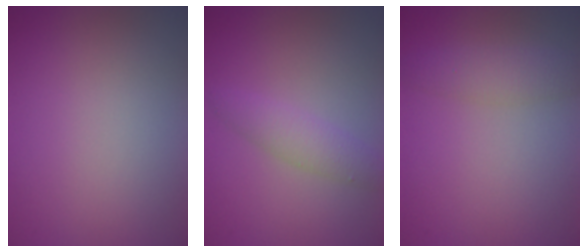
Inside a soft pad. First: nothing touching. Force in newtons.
{"total": 2.4, "press": 2.4, "slide": 0.1}
{"total": 2.8, "press": 2.8, "slide": 0.1}